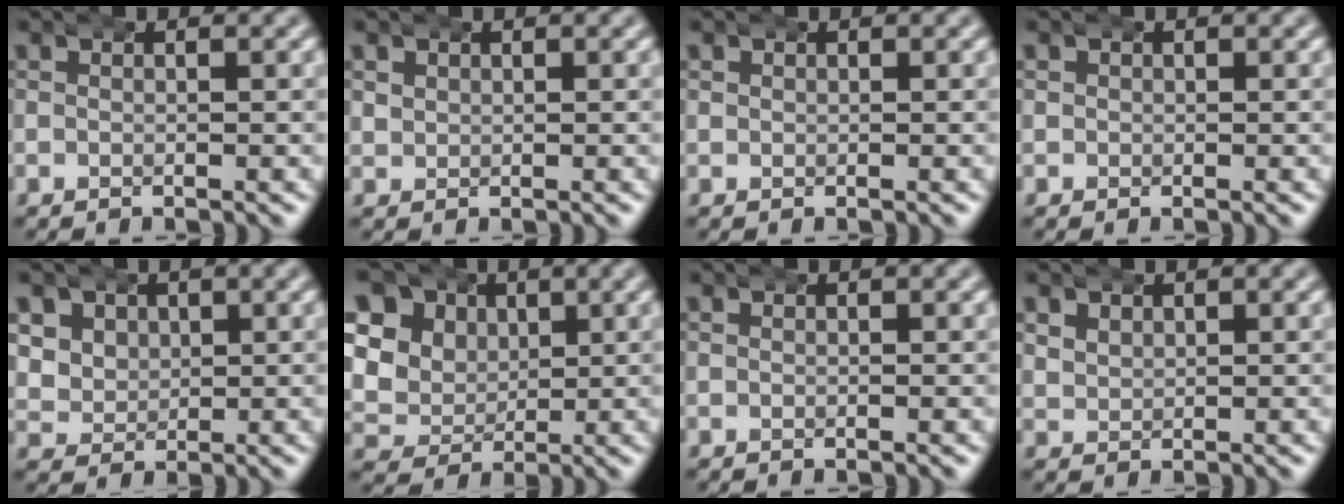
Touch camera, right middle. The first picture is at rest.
{"total": 1.2, "force": [0.5, 1.1, 0.3], "torque": [-0.011, -0.003, 0.014]}
{"total": 0.7, "force": [0.2, 0.6, 0.2], "torque": [-0.005, -0.001, 0.007]}
{"total": 1.0, "force": [0.1, 1.0, 0.3], "torque": [-0.008, -0.002, 0.004]}
{"total": 7.4, "force": [0.9, 6.8, 2.7], "torque": [-0.084, -0.023, 0.015]}
{"total": 13.7, "force": [2.9, 12.1, 5.6], "torque": [-0.144, -0.009, 0.033]}
{"total": 0.0}
{"total": 1.9, "force": [0.9, 1.6, 0.6], "torque": [-0.020, -0.004, 0.020]}